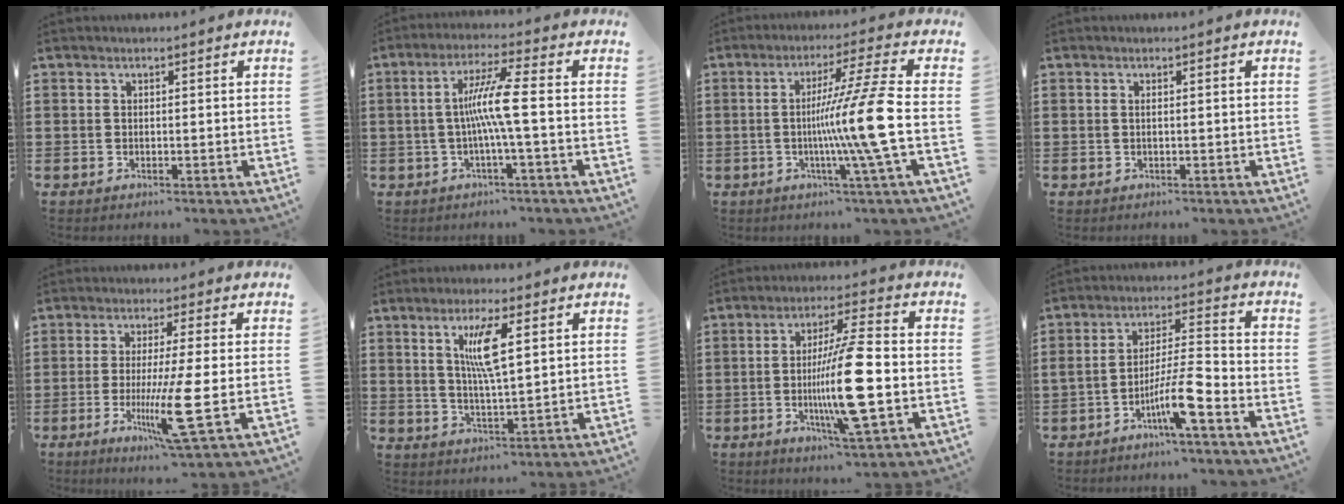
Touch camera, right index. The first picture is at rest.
{"total": 7.5, "force": [-0.7, -0.5, 7.5], "torque": [-0.143, -0.005, -0.024]}
{"total": 12.5, "force": [-1.2, -1.8, 12.3], "torque": [-0.210, -0.021, -0.038]}
{"total": 0.6, "force": [-0.1, -0.1, 0.6], "torque": [-0.011, -0.004, 0.000]}
{"total": 10.0, "force": [-2.4, -0.6, 9.7], "torque": [-0.191, -0.031, -0.047]}
{"total": 6.5, "force": [2.2, 1.2, 6.0], "torque": [-0.123, 0.003, 0.035]}
{"total": 14.2, "force": [-2.6, 2.0, 13.8], "torque": [-0.269, -0.016, -0.055]}
{"total": 9.0, "force": [-4.7, 1.2, 7.6], "torque": [-0.144, 0.001, -0.088]}